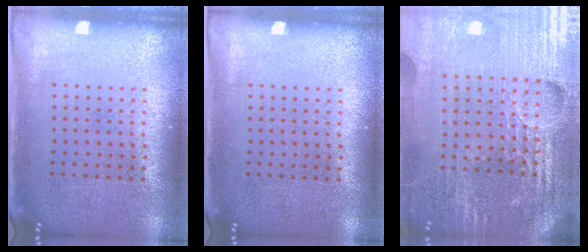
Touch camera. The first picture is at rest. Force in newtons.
{"total": 0.0}
{"total": 6.1, "press": 5.4, "slide": 2.7}